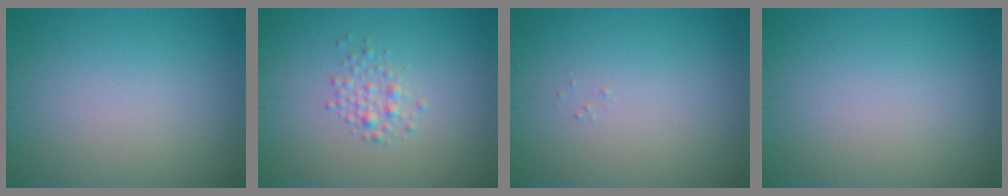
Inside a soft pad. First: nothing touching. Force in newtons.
{"total": 1.6, "press": 1.6, "slide": 0.0}
{"total": 0.0}
{"total": 0.0}